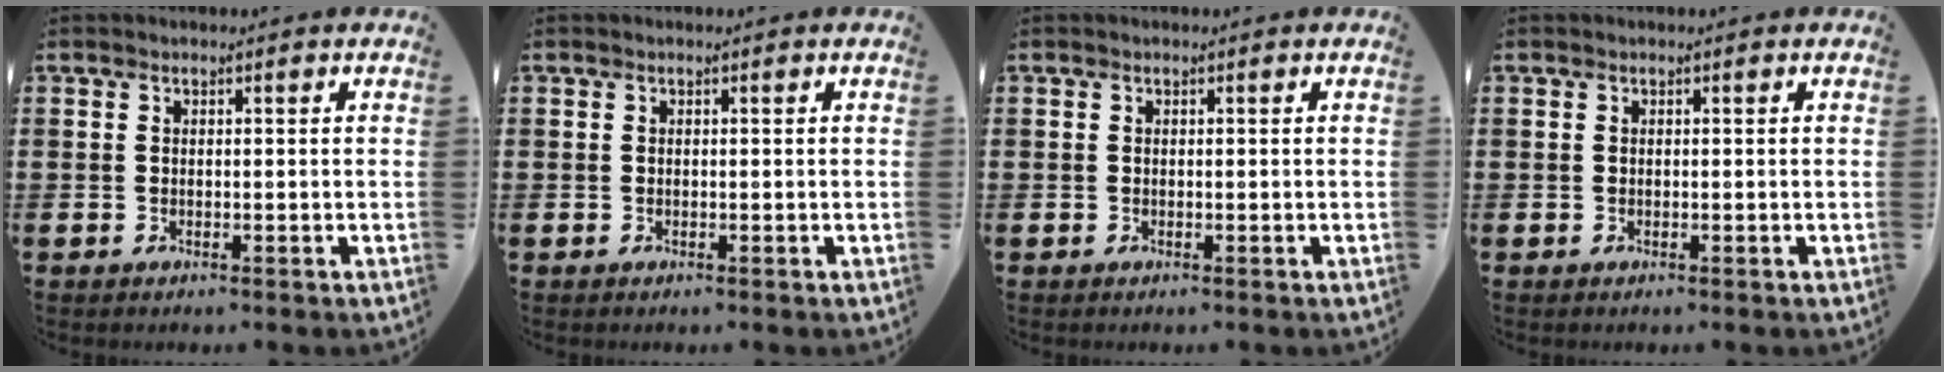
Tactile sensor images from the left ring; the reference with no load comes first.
{"total": 0.0}
{"total": 0.0}
{"total": 0.0}